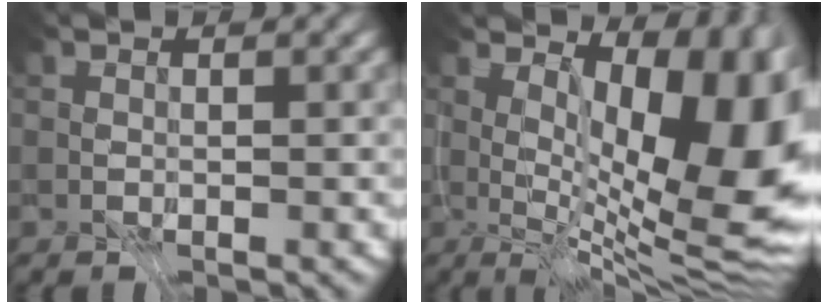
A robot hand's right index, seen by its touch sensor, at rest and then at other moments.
{"total": 11.2, "force": [2.2, 3.5, 10.5], "torque": [-0.120, -0.026, 0.082]}